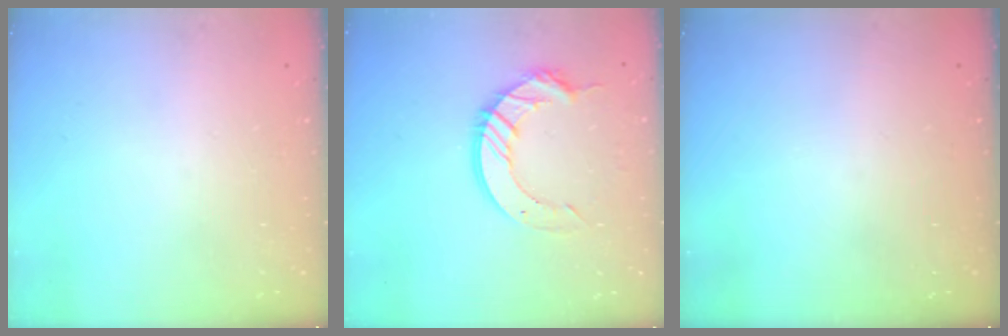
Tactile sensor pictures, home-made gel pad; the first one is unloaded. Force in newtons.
{"total": 12.2, "press": 12.1, "slide": 1.1}
{"total": 0.0}